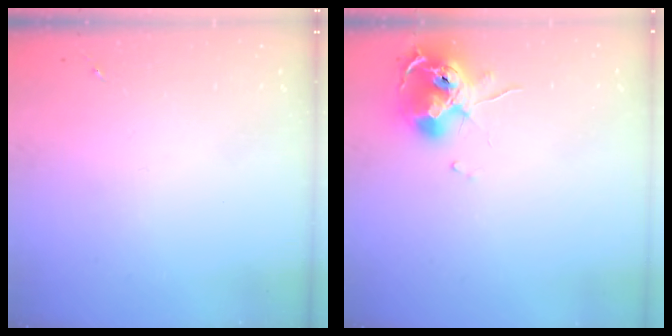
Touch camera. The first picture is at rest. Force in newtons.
{"total": 12.9, "press": 12.9, "slide": 1.4}